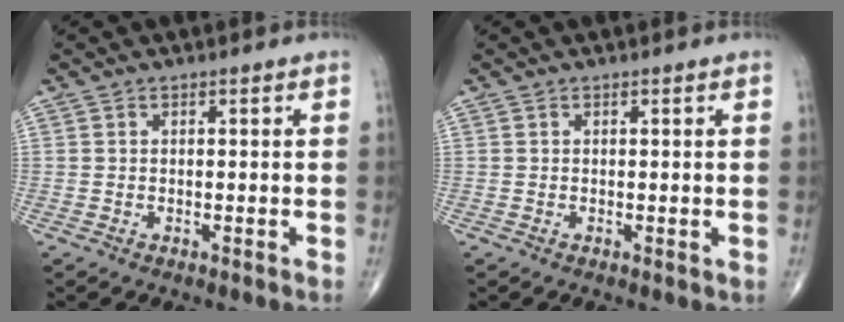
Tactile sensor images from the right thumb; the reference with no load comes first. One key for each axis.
{"total": 0.0}